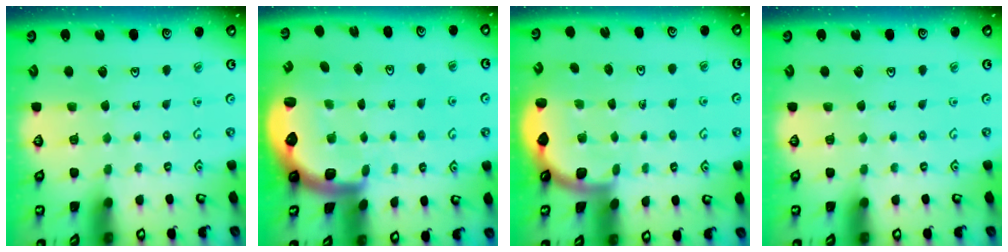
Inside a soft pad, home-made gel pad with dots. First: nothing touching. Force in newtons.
{"total": 2.8, "press": 2.5, "slide": 1.4}
{"total": 1.3, "press": 1.3, "slide": 0.1}
{"total": 0.0}